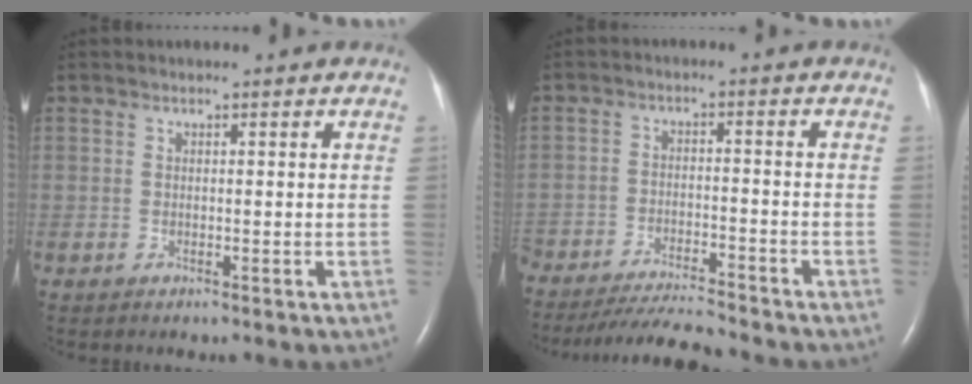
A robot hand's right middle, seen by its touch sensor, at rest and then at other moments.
{"total": 9.6, "force": [-9.2, 0.1, 2.8], "torque": [-0.042, -0.018, -0.153]}